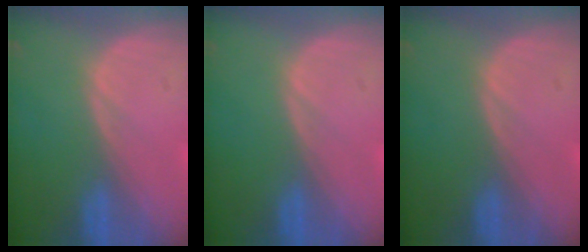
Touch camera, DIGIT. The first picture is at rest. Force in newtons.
{"total": 0.0}
{"total": 0.0}